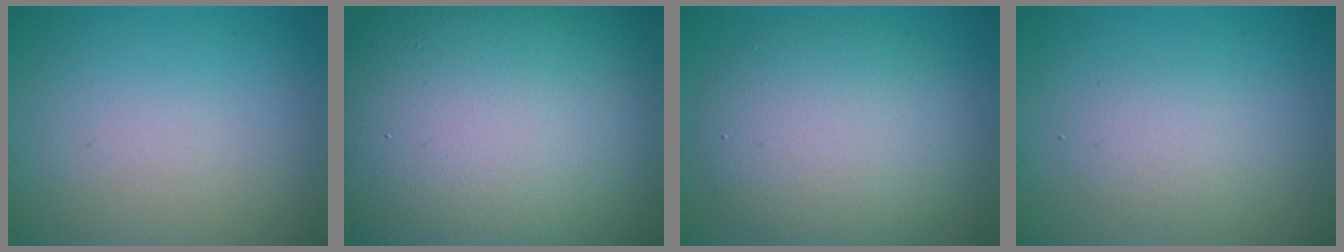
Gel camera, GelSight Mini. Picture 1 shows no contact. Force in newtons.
{"total": 21.1, "press": 21.1, "slide": 0.8}
{"total": 7.2, "press": 7.2, "slide": 0.3}
{"total": 1.9, "press": 1.9, "slide": 0.1}